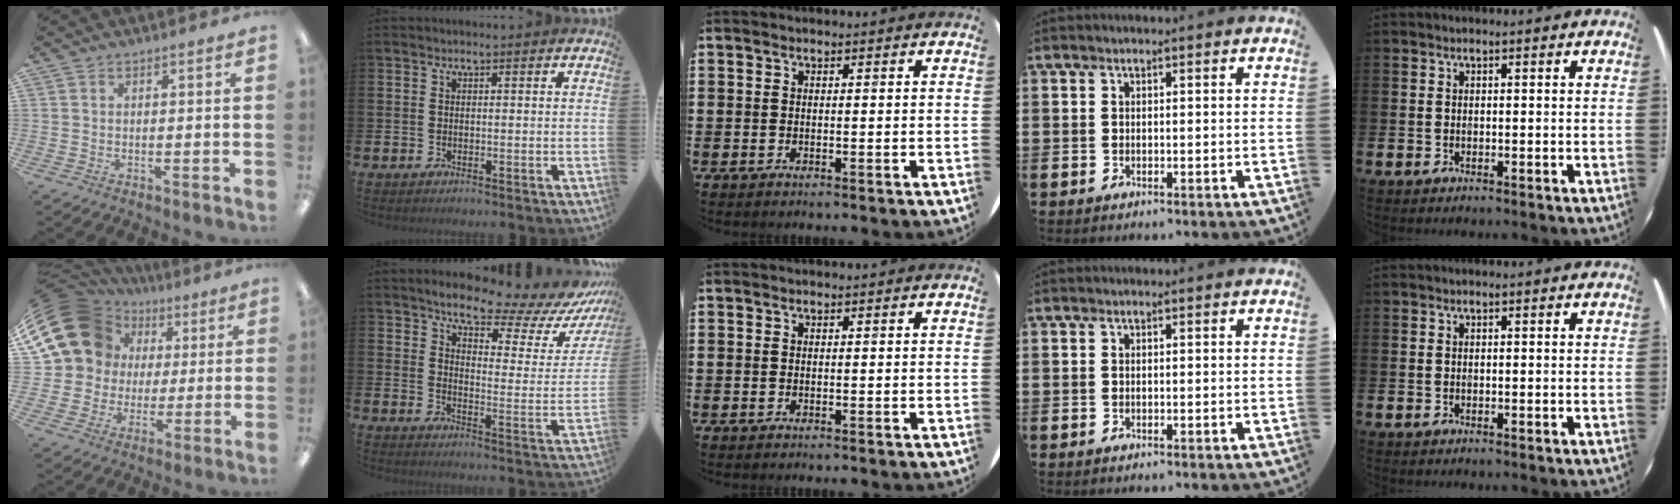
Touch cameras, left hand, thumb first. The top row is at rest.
{"thumb": {"total": 20.2, "force": [7.3, 16.7, 8.7], "torque": [-0.188, -0.029, 0.153]}, "index": {"total": 8.4, "force": [7.6, 1.8, 3.2], "torque": [-0.072, -0.061, 0.124]}}